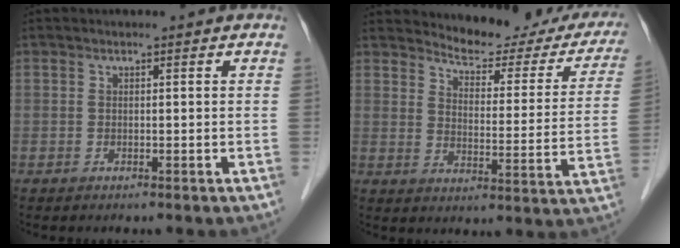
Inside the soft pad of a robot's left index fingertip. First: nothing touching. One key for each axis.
{"total": 17.6, "fx": 16.4, "fy": 4.3, "fz": 4.9, "tx": -0.041, "ty": -0.050, "tz": 0.182}